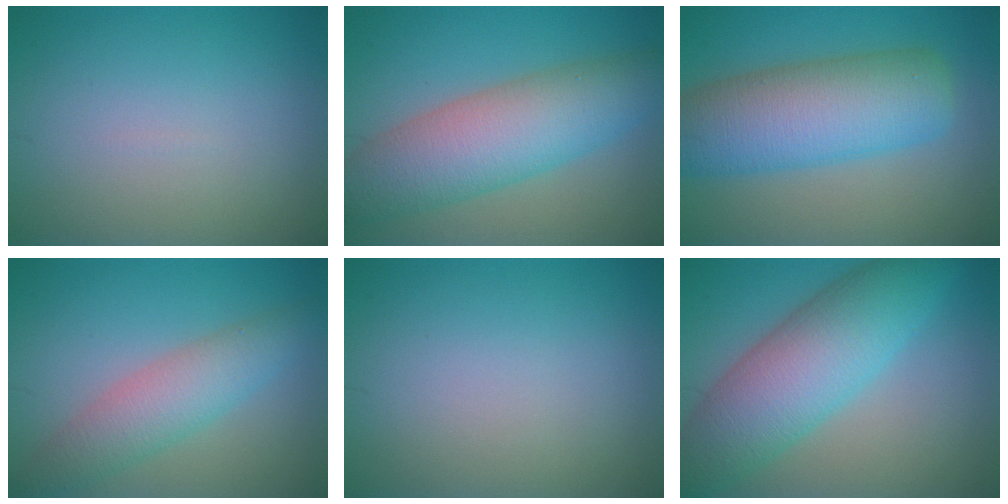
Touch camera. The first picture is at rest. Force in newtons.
{"total": 8.7, "press": 8.6, "slide": 0.3}
{"total": 9.8, "press": 9.8, "slide": 0.8}
{"total": 4.5, "press": 4.5, "slide": 0.1}
{"total": 0.0}
{"total": 9.2, "press": 9.2, "slide": 0.1}